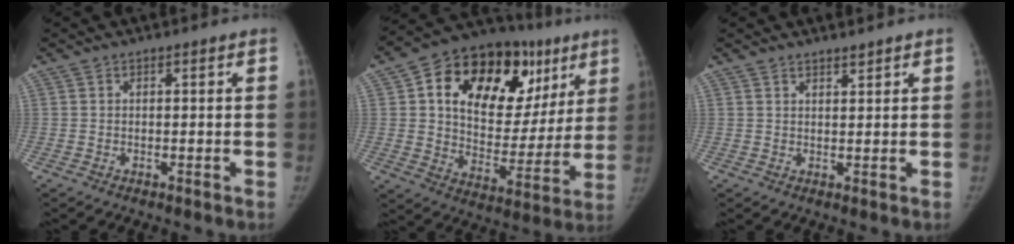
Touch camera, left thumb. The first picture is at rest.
{"total": 28.0, "force": [11.5, 17.2, 18.8], "torque": [-0.232, 0.013, 0.184]}
{"total": 1.7, "force": [1.5, 0.3, 0.6], "torque": [-0.003, -0.013, 0.026]}